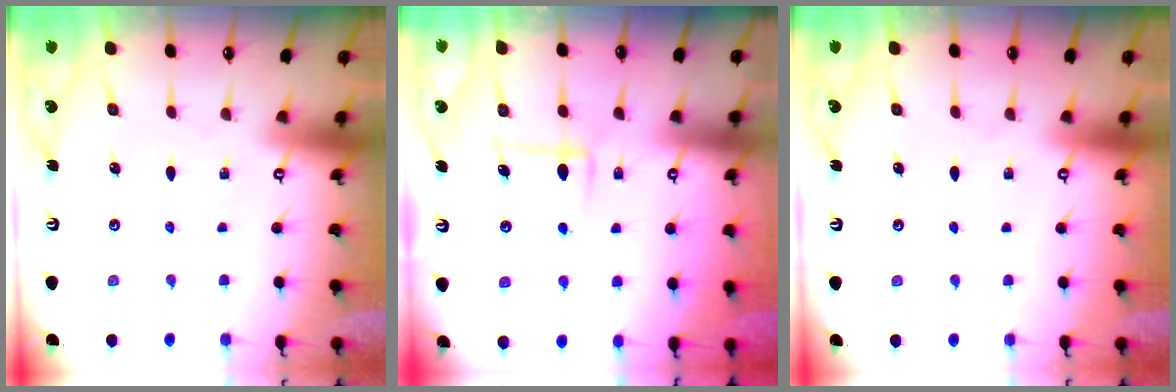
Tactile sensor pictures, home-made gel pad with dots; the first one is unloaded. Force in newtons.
{"total": 6.2, "press": 6.2, "slide": 0.2}
{"total": 0.0}